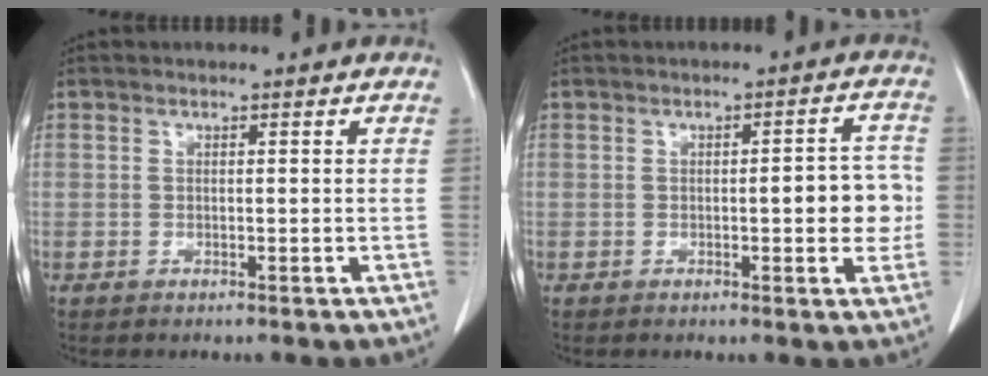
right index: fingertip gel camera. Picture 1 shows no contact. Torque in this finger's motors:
{"motor_torque": [0.53, 0.04, 0.22, 0.04]}